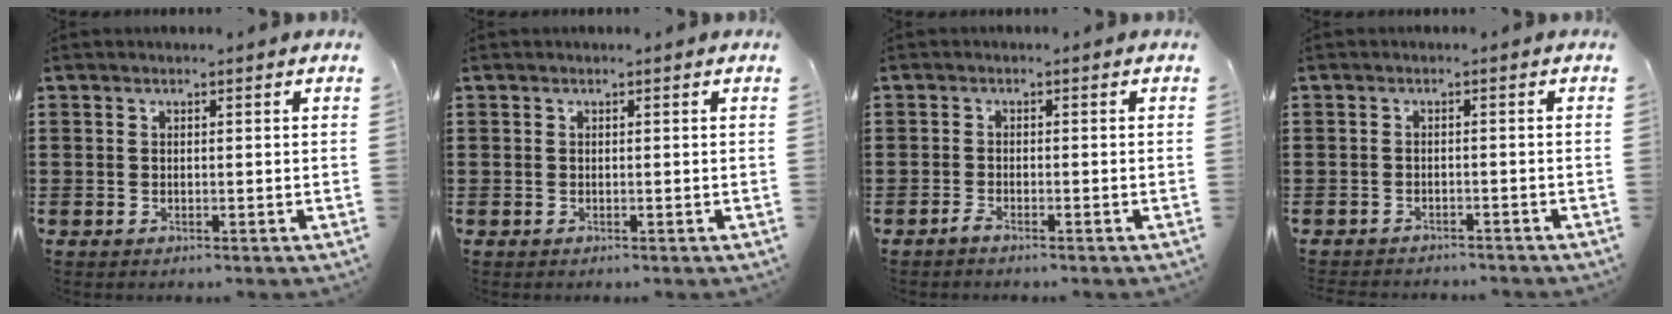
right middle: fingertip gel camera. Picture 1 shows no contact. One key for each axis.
{"total": 0.0}
{"total": 1.0, "fx": -0.8, "fy": 0.0, "fz": 0.6, "tx": -0.011, "ty": -0.005, "tz": -0.014}
{"total": 1.5, "fx": -1.4, "fy": 0.1, "fz": 0.0, "tx": -0.005, "ty": 0.000, "tz": -0.031}